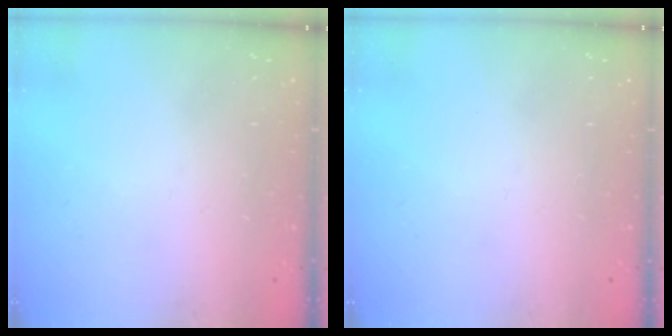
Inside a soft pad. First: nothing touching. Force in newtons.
{"total": 0.0}